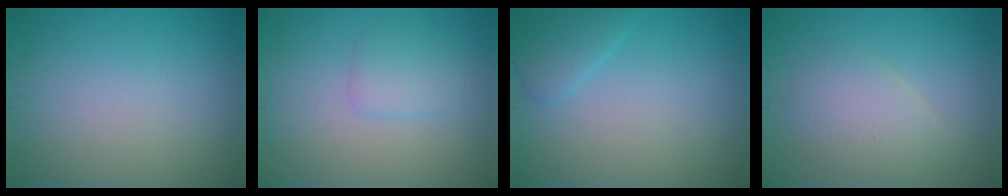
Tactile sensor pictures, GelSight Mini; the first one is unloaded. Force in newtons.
{"total": 1.8, "press": 1.8, "slide": 0.0}
{"total": 1.8, "press": 1.8, "slide": 0.1}
{"total": 3.0, "press": 3.0, "slide": 0.2}